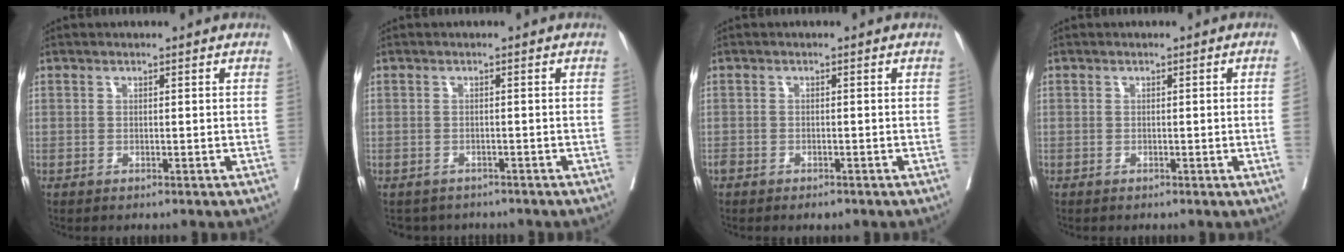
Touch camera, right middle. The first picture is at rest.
{"total": 3.7, "force": [-3.3, 1.7, -0.1], "torque": [0.005, 0.000, -0.045]}
{"total": 2.4, "force": [-1.7, 1.2, 1.1], "torque": [-0.020, -0.002, -0.022]}
{"total": 1.2, "force": [-0.1, -0.4, 1.2], "torque": [-0.015, -0.002, 0.000]}